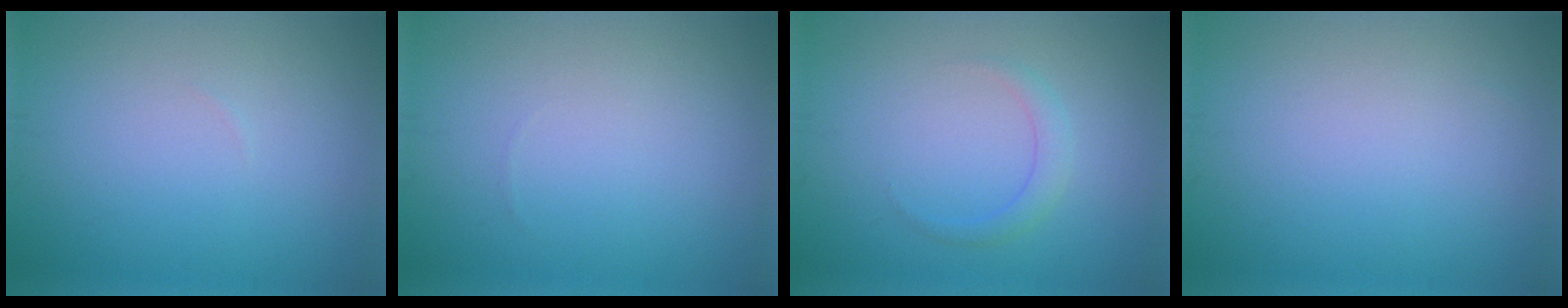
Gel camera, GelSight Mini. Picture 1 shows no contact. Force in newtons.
{"total": 0.0}
{"total": 1.5, "press": 1.5, "slide": 0.1}
{"total": 0.0}